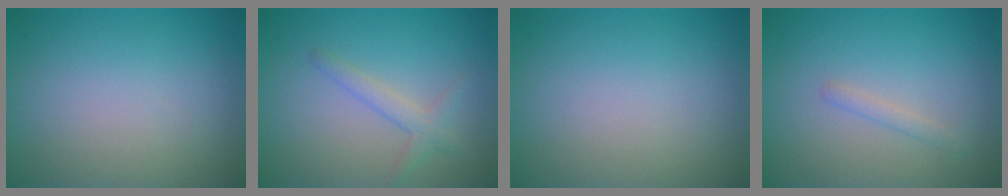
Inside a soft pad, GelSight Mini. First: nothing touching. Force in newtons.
{"total": 1.9, "press": 1.9, "slide": 0.1}
{"total": 0.0}
{"total": 1.1, "press": 1.1, "slide": 0.0}